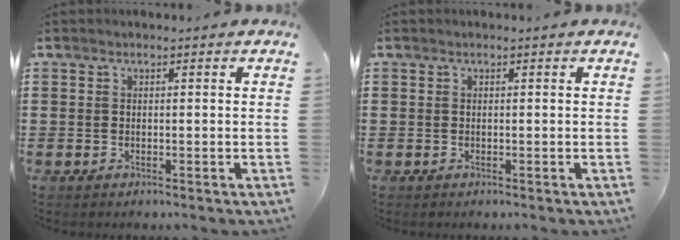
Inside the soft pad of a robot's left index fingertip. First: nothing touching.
{"total": 0.0}